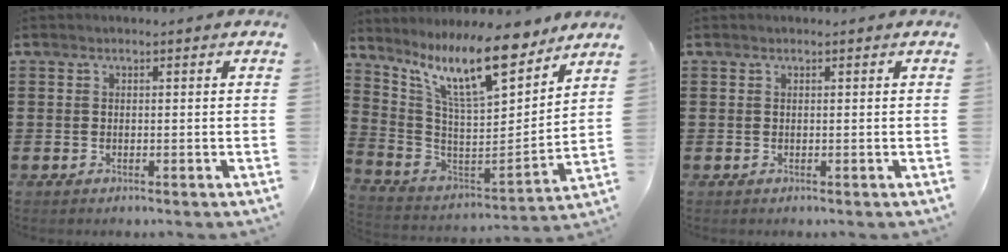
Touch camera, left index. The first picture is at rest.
{"total": 14.2, "force": [10.4, 3.2, 9.1], "torque": [-0.192, -0.055, 0.181]}
{"total": 0.0}